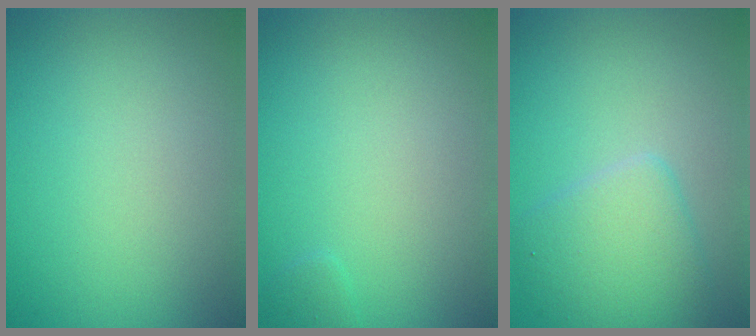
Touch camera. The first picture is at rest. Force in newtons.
{"total": 0.6, "press": 0.6, "slide": 0.0}
{"total": 4.0, "press": 4.0, "slide": 0.2}